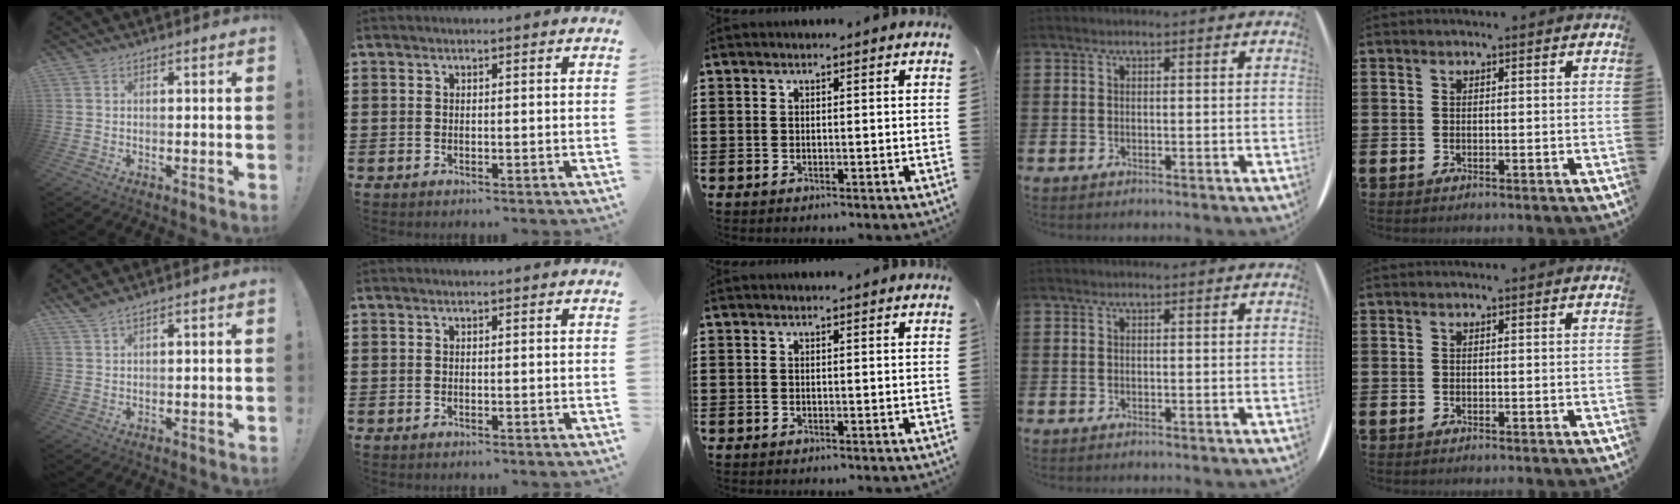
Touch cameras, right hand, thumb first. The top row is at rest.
{"thumb": {"total": 2.7, "force": [2.3, 0.1, 1.4], "torque": [-0.034, -0.011, 0.043]}}